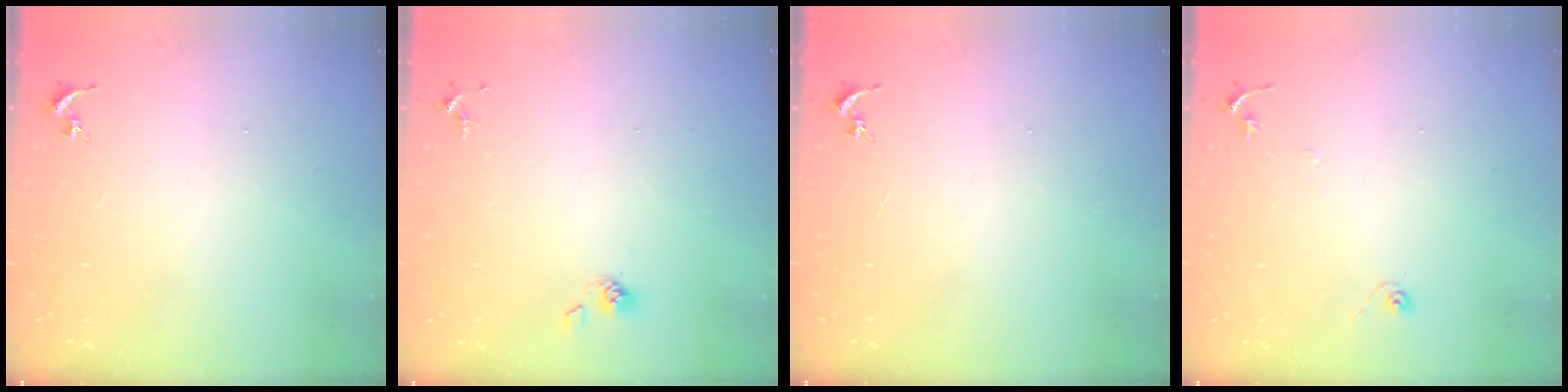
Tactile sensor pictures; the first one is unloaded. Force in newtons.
{"total": 4.4, "press": 3.7, "slide": 2.4}
{"total": 0.0}
{"total": 5.9, "press": 5.9, "slide": 0.6}